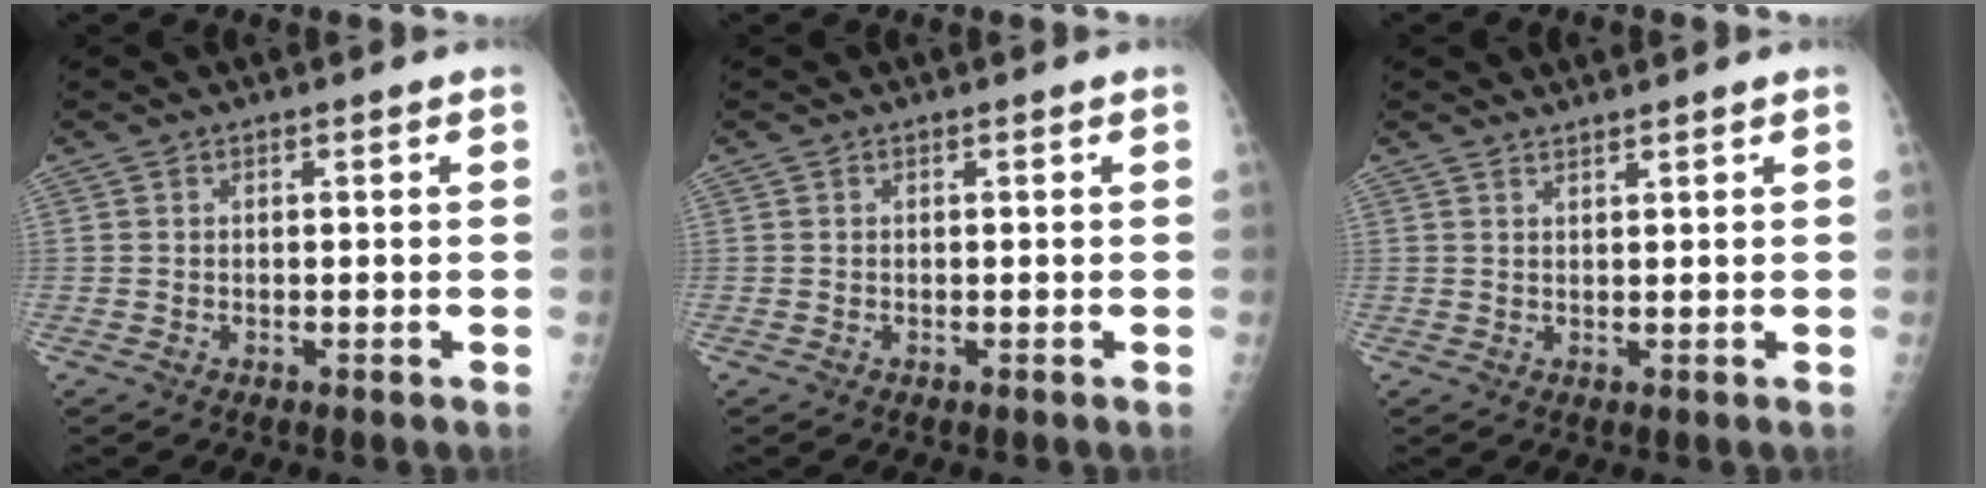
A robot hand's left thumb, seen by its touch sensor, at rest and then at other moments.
{"total": 0.0}
{"total": 1.2, "force": [1.1, -0.1, 0.5], "torque": [-0.004, -0.009, 0.022]}